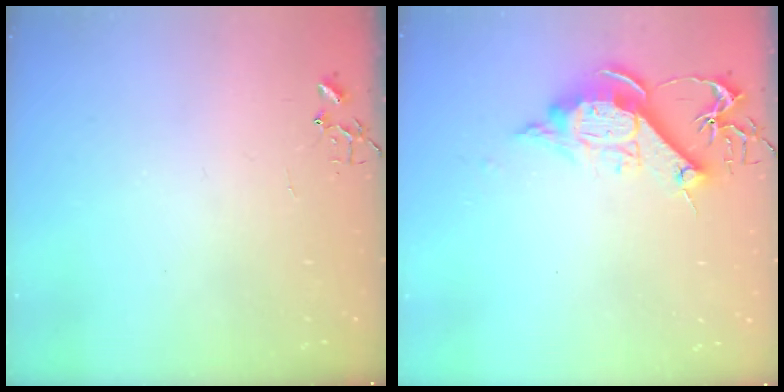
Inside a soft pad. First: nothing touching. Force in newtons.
{"total": 11.9, "press": 11.9, "slide": 0.5}